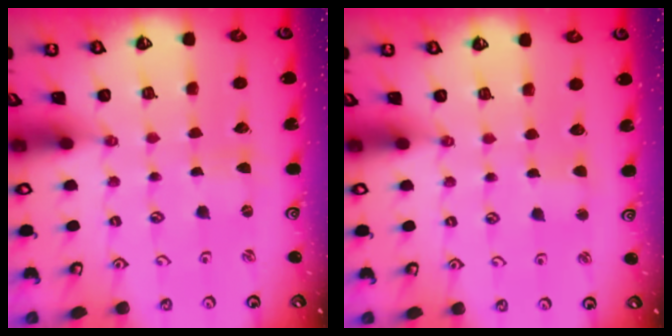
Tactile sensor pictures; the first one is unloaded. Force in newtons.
{"total": 2.4, "press": 2.4, "slide": 0.3}